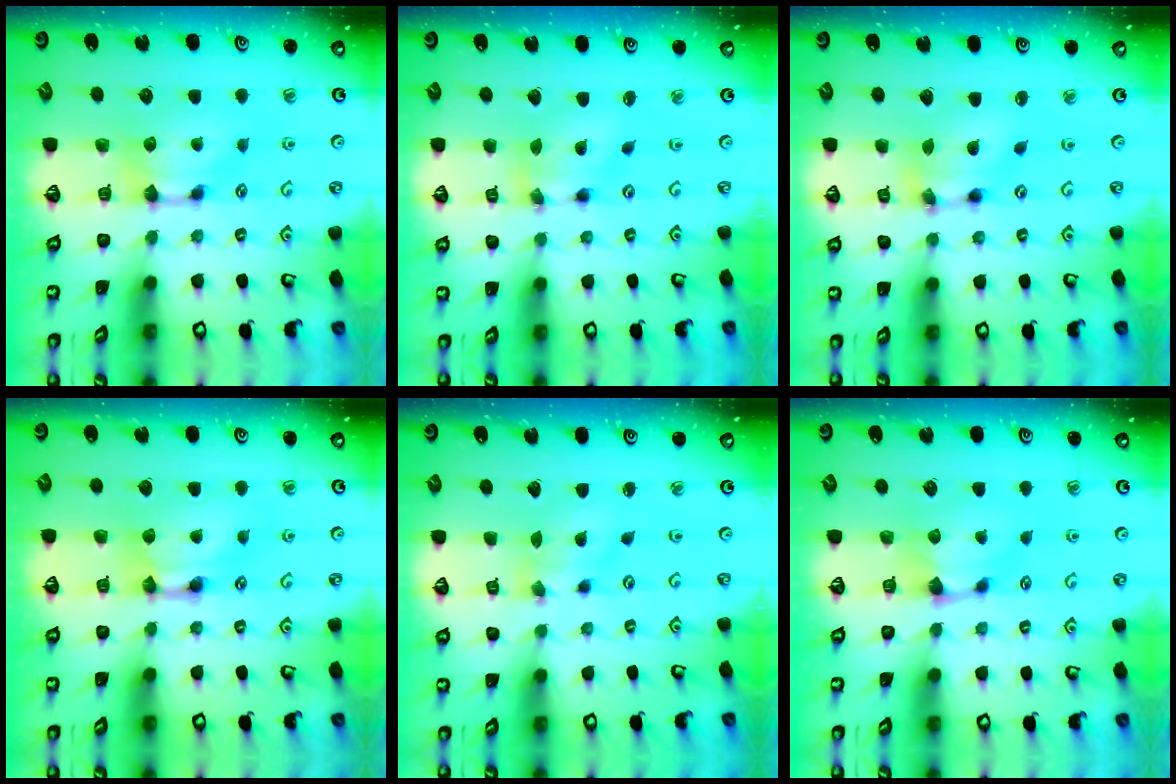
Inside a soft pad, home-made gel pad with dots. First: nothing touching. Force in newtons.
{"total": 4.3, "press": 3.9, "slide": 1.8}
{"total": 5.3, "press": 4.9, "slide": 2.1}
{"total": 2.1, "press": 2.1, "slide": 0.1}
{"total": 1.2, "press": 0.3, "slide": 1.2}
{"total": 1.1, "press": 0.9, "slide": 0.5}